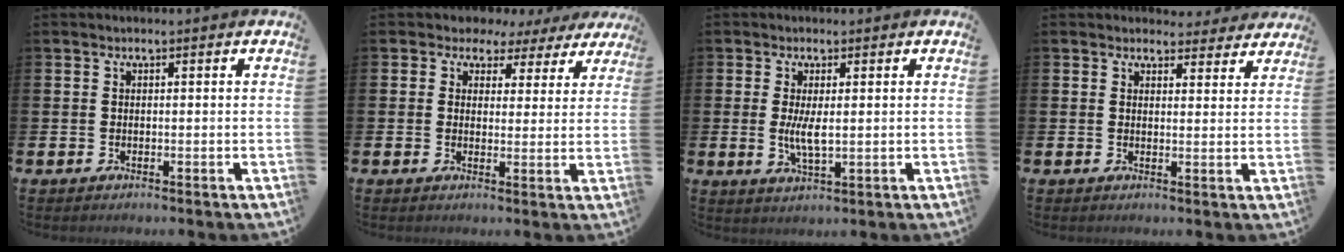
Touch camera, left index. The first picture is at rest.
{"total": 2.9, "force": [1.7, 2.4, 0.1], "torque": [-0.017, -0.011, 0.023]}
{"total": 3.7, "force": [0.5, 1.2, 3.4], "torque": [-0.059, -0.001, 0.006]}
{"total": 3.1, "force": [2.9, 1.0, 0.1], "torque": [0.008, -0.020, 0.048]}